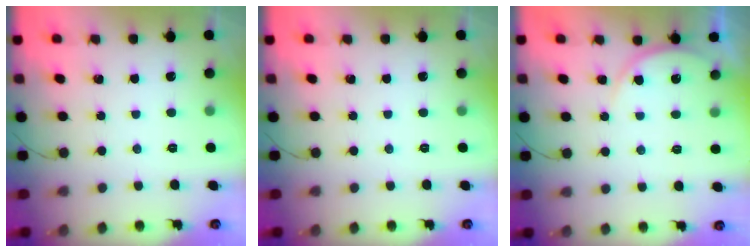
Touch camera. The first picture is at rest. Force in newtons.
{"total": 0.0}
{"total": 5.0, "press": 5.0, "slide": 0.5}